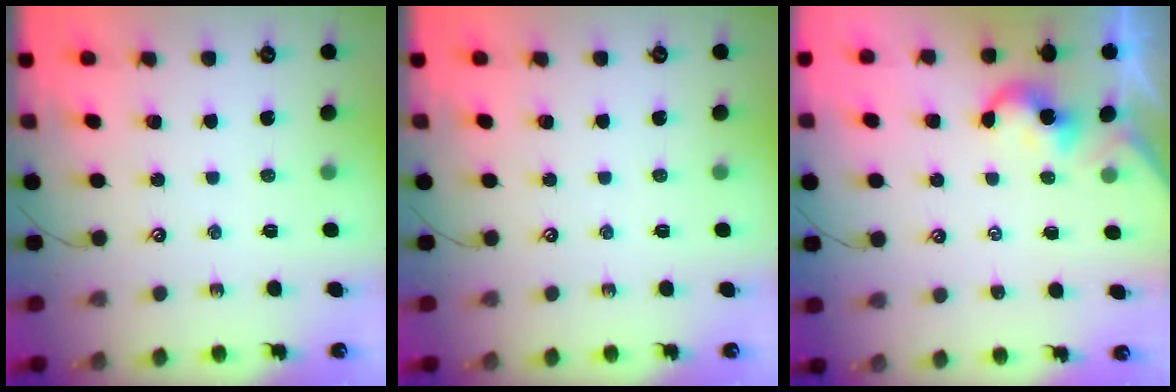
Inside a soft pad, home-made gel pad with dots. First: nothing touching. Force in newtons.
{"total": 0.0}
{"total": 0.7, "press": 0.7, "slide": 0.2}